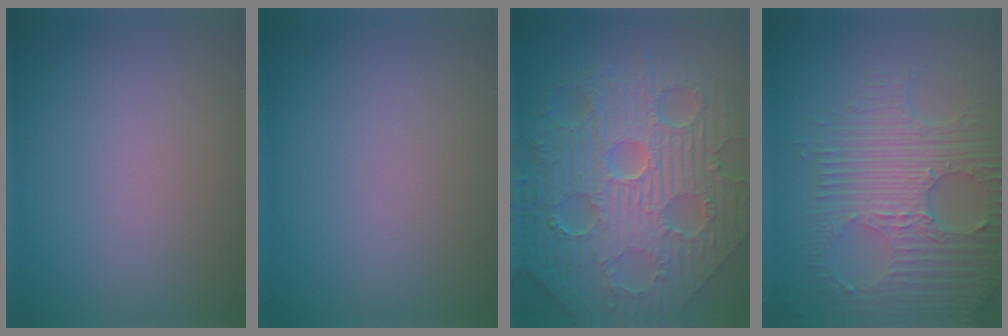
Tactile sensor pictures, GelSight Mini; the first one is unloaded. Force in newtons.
{"total": 0.0}
{"total": 12.5, "press": 8.2, "slide": 9.5}
{"total": 7.5, "press": 5.2, "slide": 5.4}